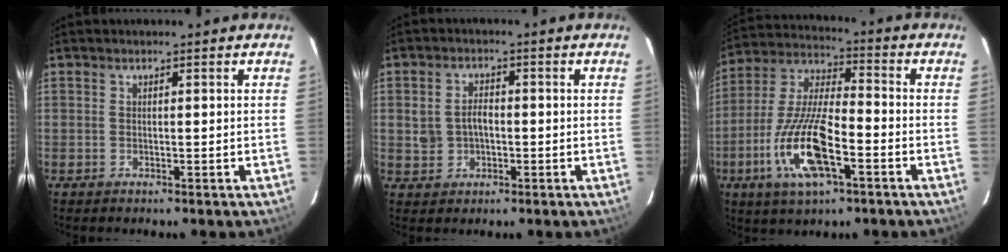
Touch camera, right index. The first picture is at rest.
{"total": 4.3, "force": [-0.3, 3.4, 2.7], "torque": [-0.053, 0.009, 0.002]}
{"total": 16.1, "force": [-6.3, 5.1, 13.9], "torque": [-0.296, -0.014, -0.123]}